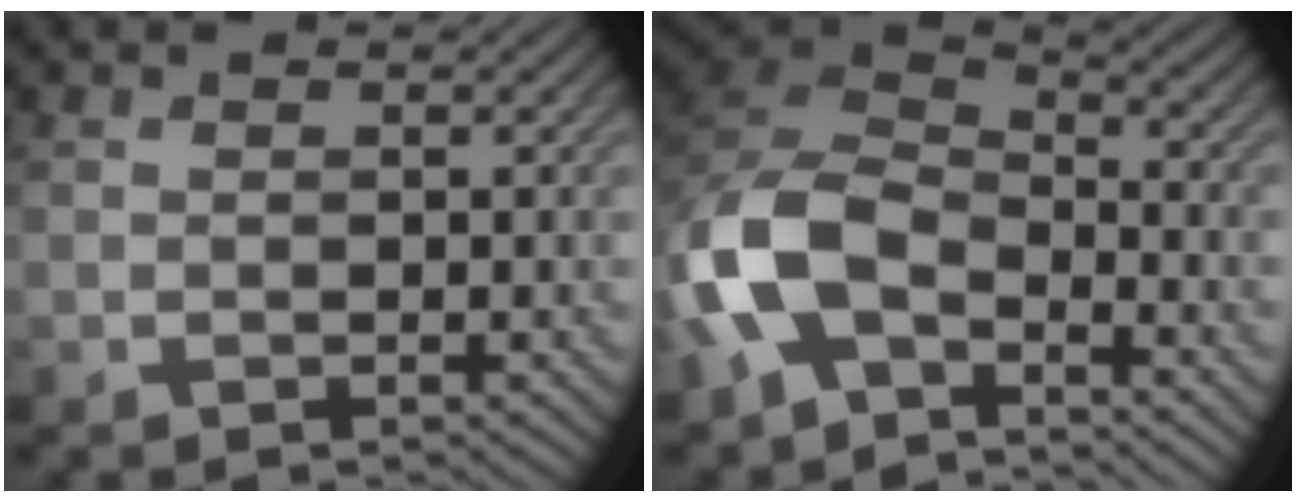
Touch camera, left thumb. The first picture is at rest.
{"total": 11.1, "force": [-5.4, 6.1, 7.5], "torque": [-0.171, -0.004, -0.123]}